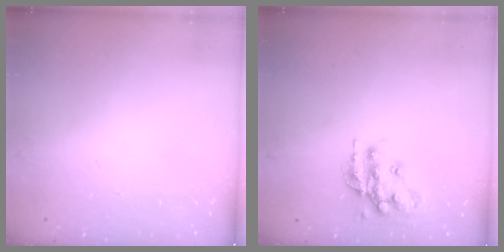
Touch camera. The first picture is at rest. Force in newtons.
{"total": 15.4, "press": 15.4, "slide": 1.0}